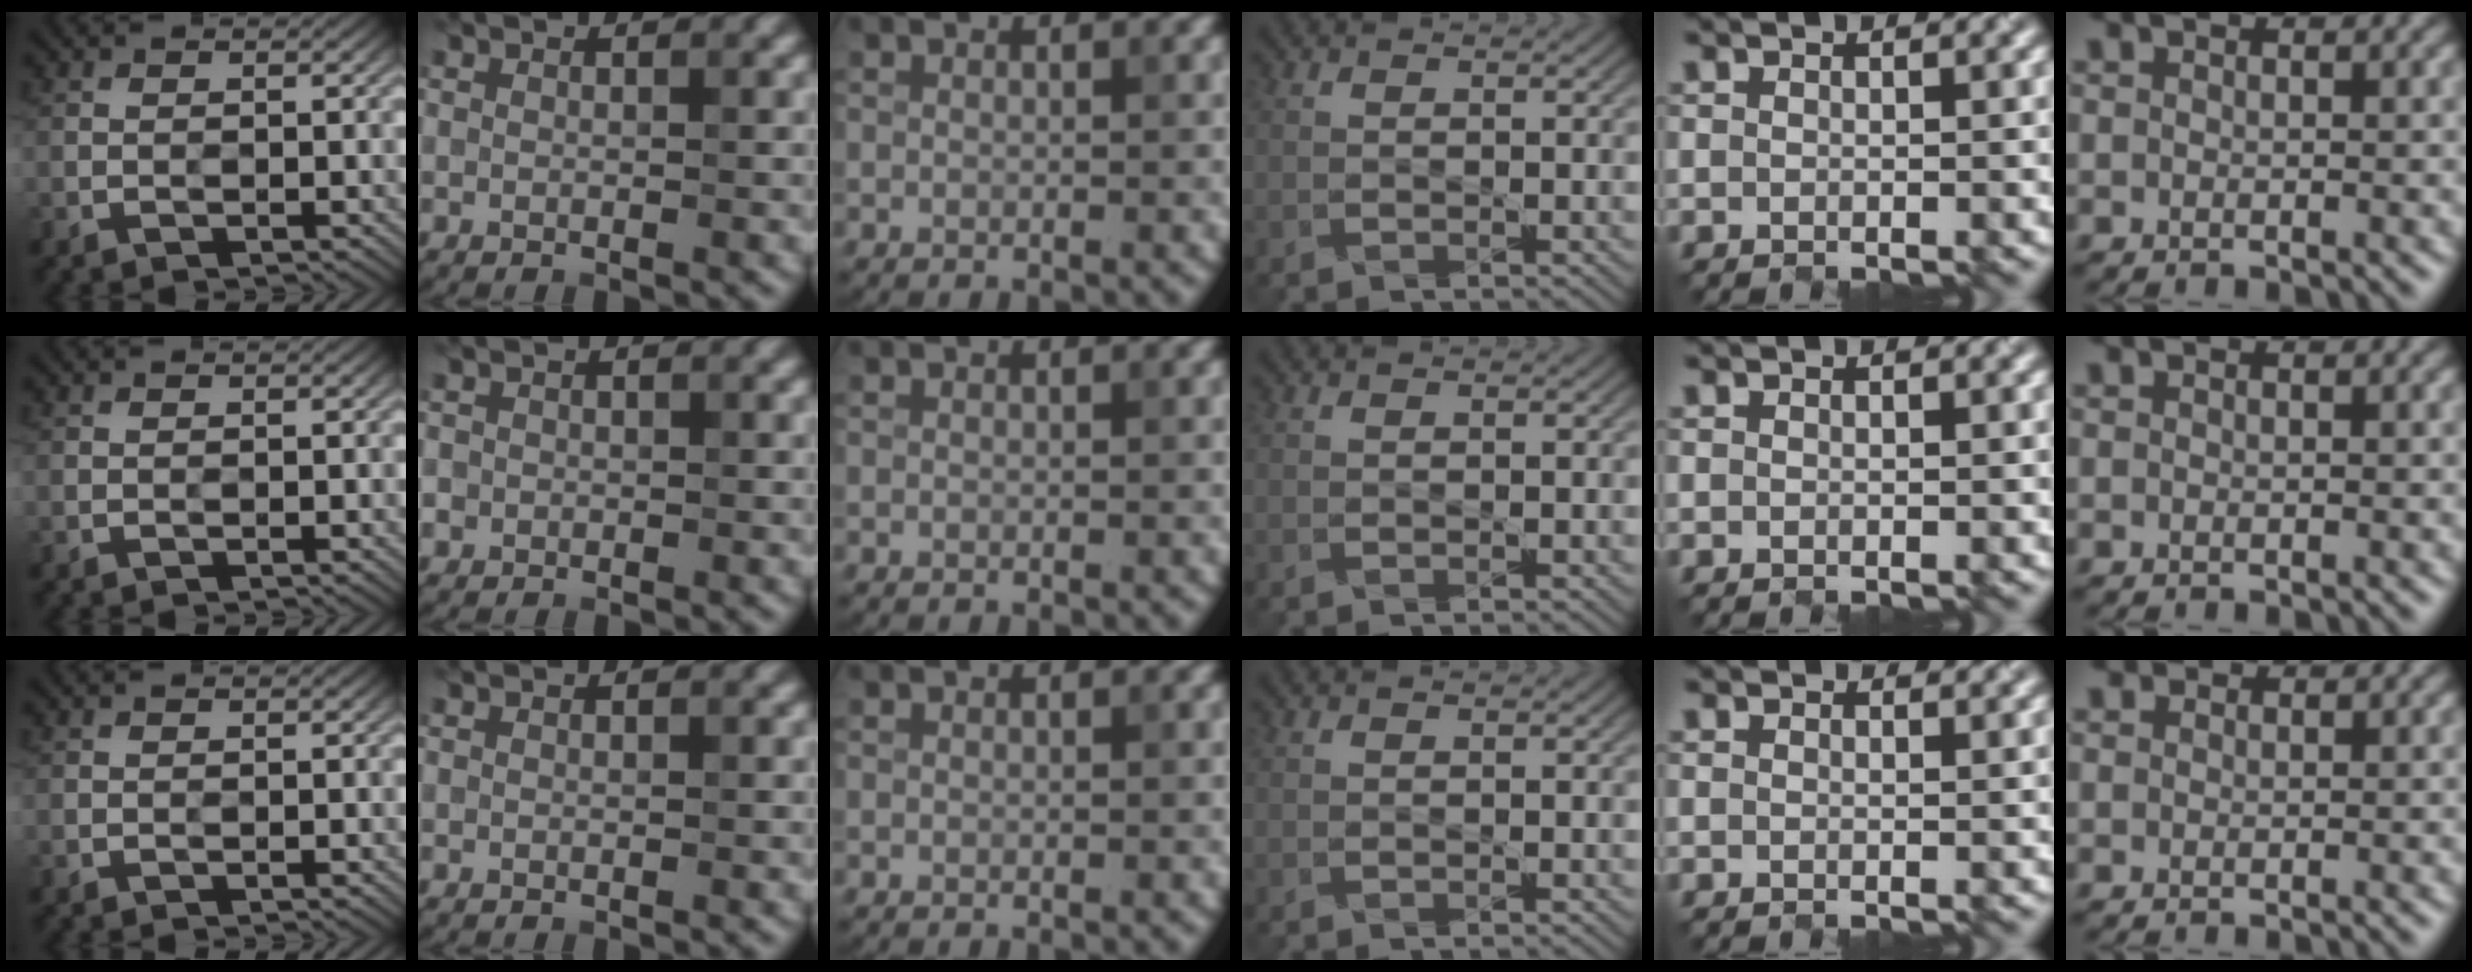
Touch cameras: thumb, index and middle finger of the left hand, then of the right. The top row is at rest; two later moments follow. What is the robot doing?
{"motion": "close", "object": "pencil case"}